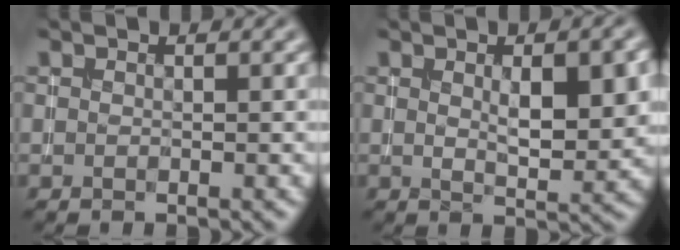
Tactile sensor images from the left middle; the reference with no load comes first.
{"total": 4.8, "force": [0.9, 1.7, 4.4], "torque": [-0.066, 0.000, 0.019]}